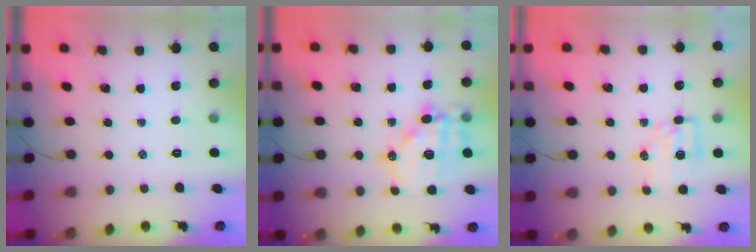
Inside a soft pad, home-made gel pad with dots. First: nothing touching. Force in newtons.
{"total": 15.6, "press": 15.2, "slide": 3.8}
{"total": 5.7, "press": 5.6, "slide": 1.0}